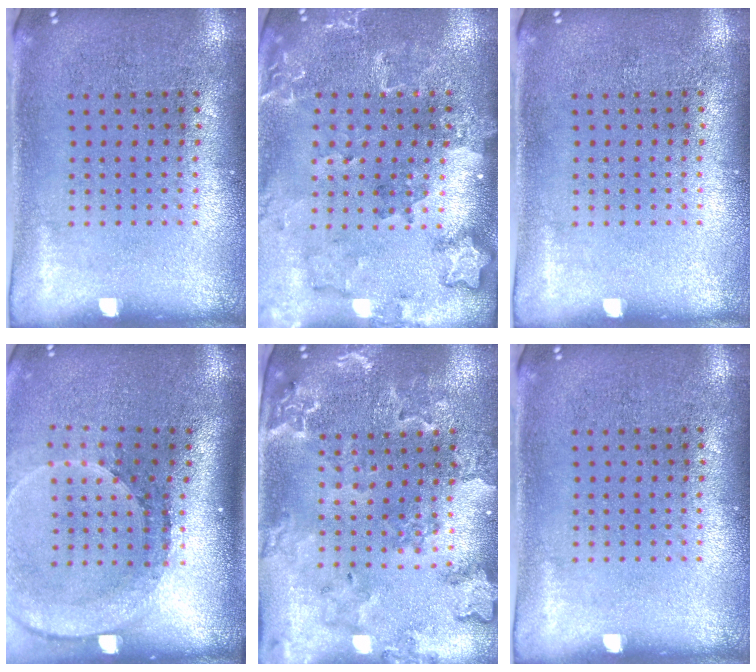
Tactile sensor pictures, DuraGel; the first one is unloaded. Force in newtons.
{"total": 1.8, "press": 1.7, "slide": 0.3}
{"total": 0.0}
{"total": 2.6, "press": 1.8, "slide": 1.9}
{"total": 1.9, "press": 1.9, "slide": 0.3}
{"total": 0.0}